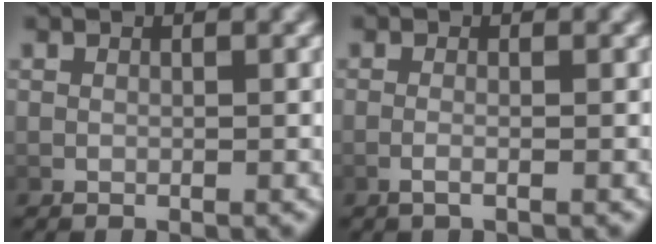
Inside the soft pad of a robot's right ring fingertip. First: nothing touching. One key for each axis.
{"total": 1.3, "fx": -0.9, "fy": 0.0, "fz": 0.9, "tx": -0.031, "ty": -0.010, "tz": -0.013}